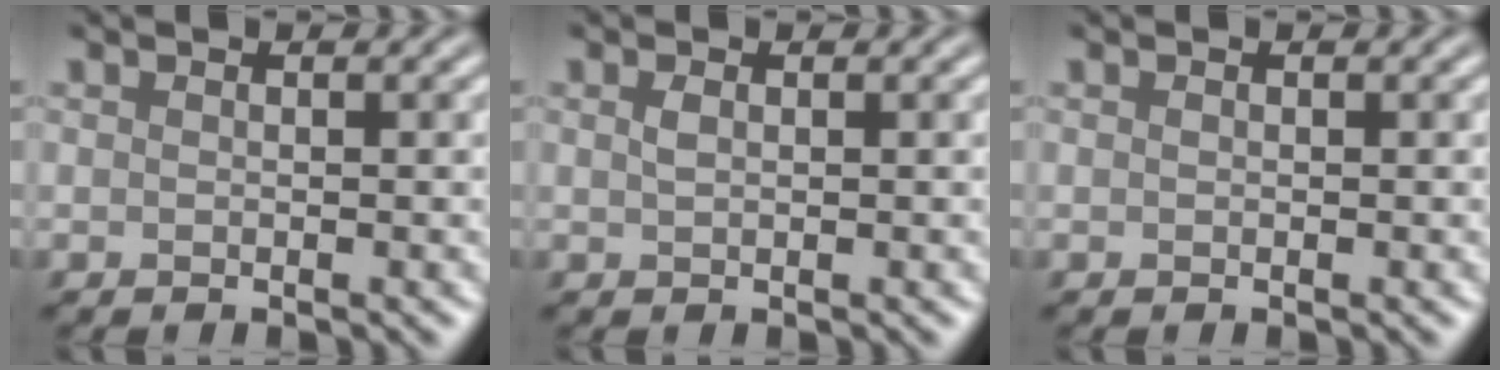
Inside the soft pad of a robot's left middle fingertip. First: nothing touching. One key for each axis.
{"total": 0.7, "fx": 0.3, "fy": 0.4, "fz": 0.6, "tx": -0.015, "ty": 0.002, "tz": 0.006}
{"total": 0.0}